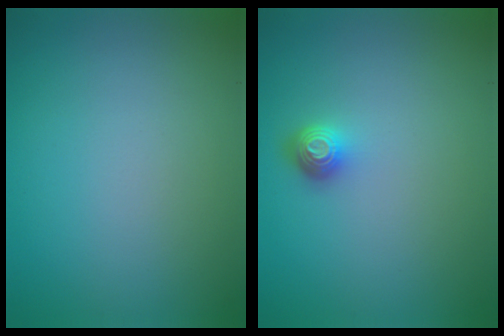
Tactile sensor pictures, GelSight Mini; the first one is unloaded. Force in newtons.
{"total": 1.6, "press": 1.3, "slide": 1.0}